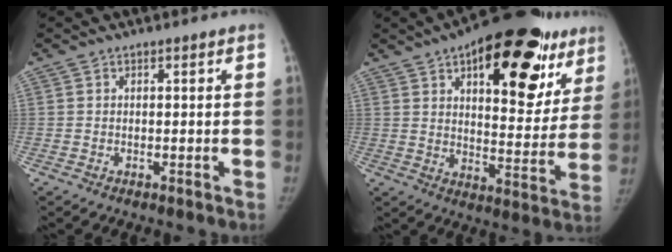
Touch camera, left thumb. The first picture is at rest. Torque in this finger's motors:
{"motor_torque": [0.23, 0.85, 1.19, -1.58, 0.07]}